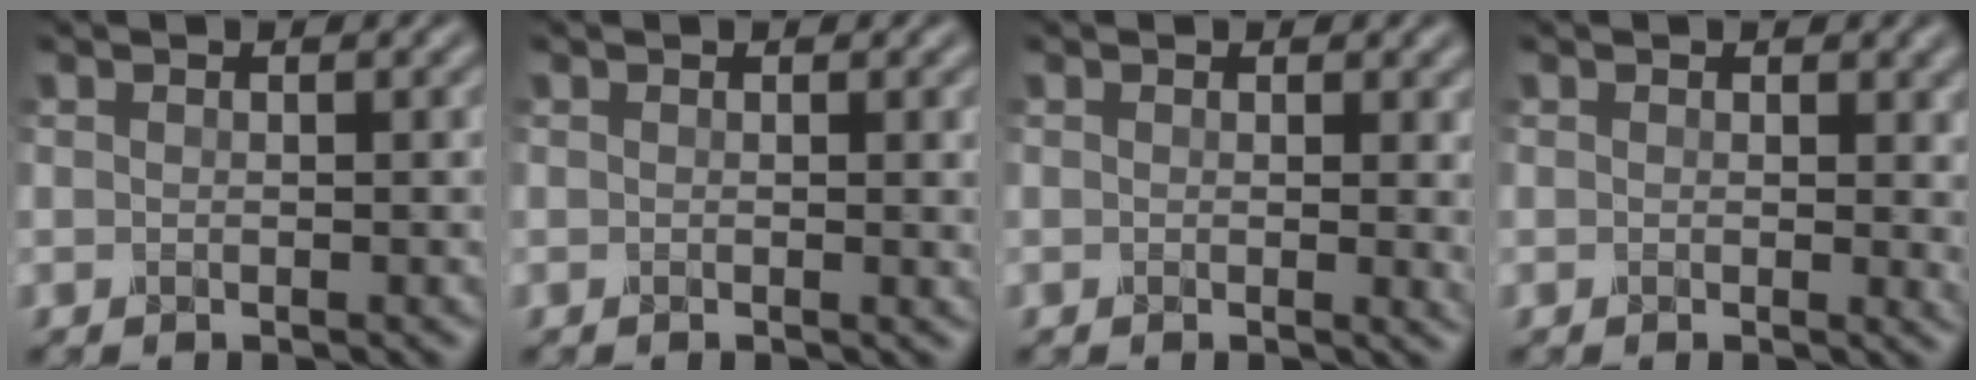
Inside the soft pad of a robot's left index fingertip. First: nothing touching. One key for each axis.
{"total": 1.1, "fx": -0.1, "fy": 0.4, "fz": 1.1, "tx": -0.015, "ty": -0.002, "tz": -0.002}
{"total": 2.3, "fx": 0.0, "fy": 1.3, "fz": 1.9, "tx": -0.021, "ty": -0.002, "tz": -0.001}
{"total": 2.7, "fx": 0.1, "fy": 1.7, "fz": 2.1, "tx": -0.019, "ty": 0.001, "tz": -0.001}